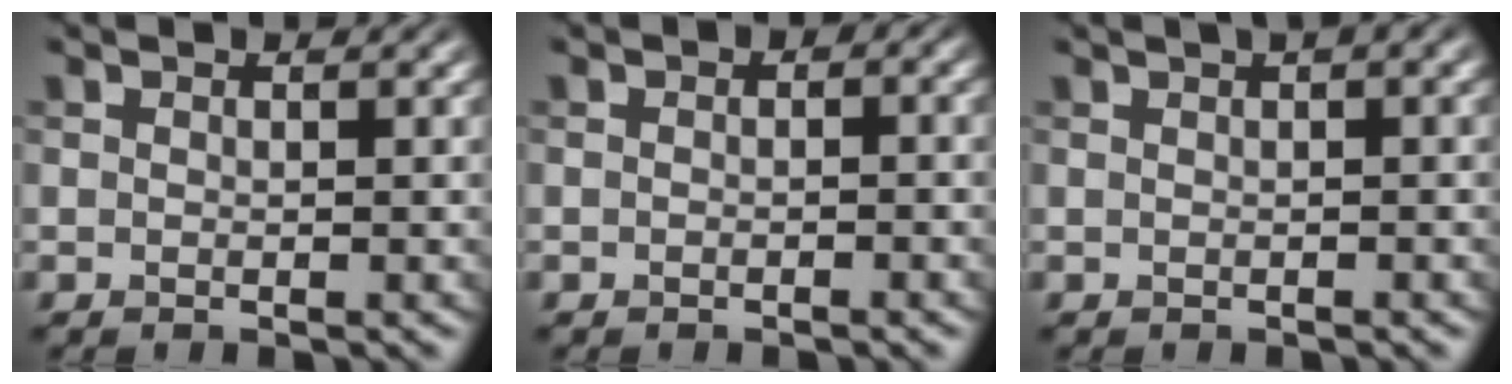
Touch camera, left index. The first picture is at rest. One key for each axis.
{"total": 0.9, "fx": -0.3, "fy": 0.5, "fz": 0.7, "tx": -0.010, "ty": 0.000, "tz": -0.005}
{"total": 3.6, "fx": 1.6, "fy": 1.4, "fz": 2.9, "tx": -0.017, "ty": 0.018, "tz": 0.007}